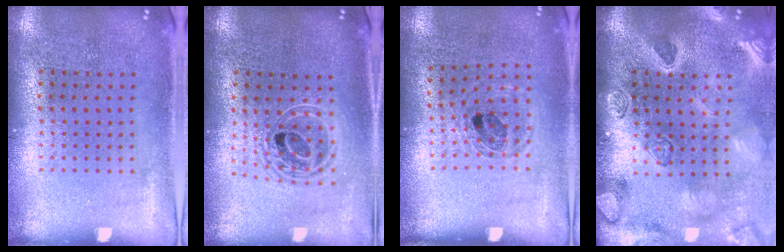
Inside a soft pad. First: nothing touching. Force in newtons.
{"total": 1.7, "press": 1.4, "slide": 1.0}
{"total": 0.8, "press": 0.8, "slide": 0.2}
{"total": 4.0, "press": 3.2, "slide": 2.4}